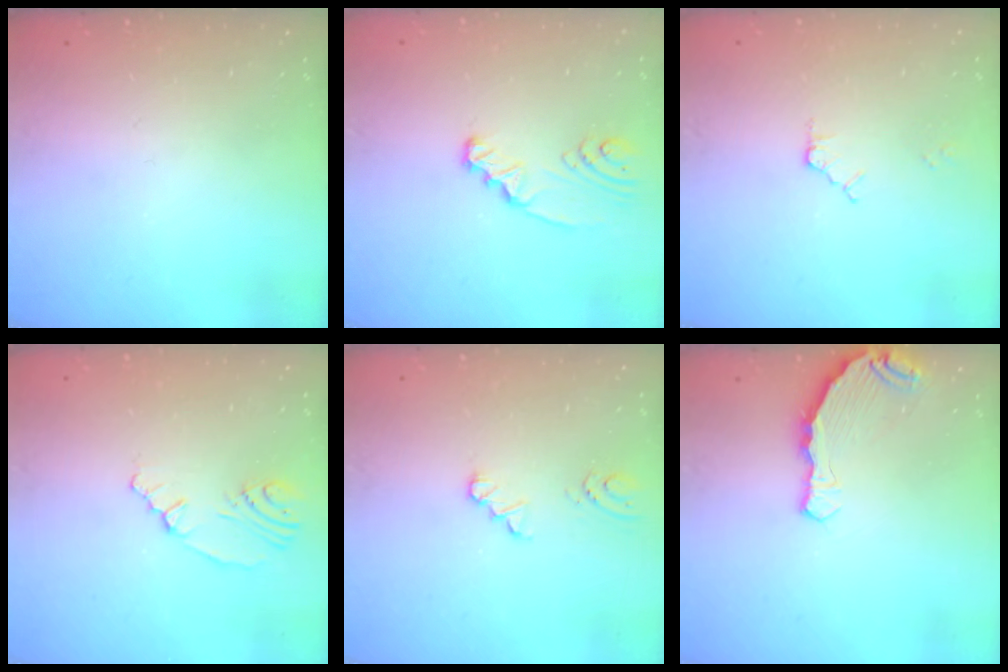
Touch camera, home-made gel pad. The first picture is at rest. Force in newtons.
{"total": 2.7, "press": 2.6, "slide": 0.3}
{"total": 3.9, "press": 3.9, "slide": 0.4}
{"total": 5.0, "press": 2.4, "slide": 4.4}
{"total": 1.1, "press": 1.1, "slide": 0.2}
{"total": 8.0, "press": 6.5, "slide": 4.7}